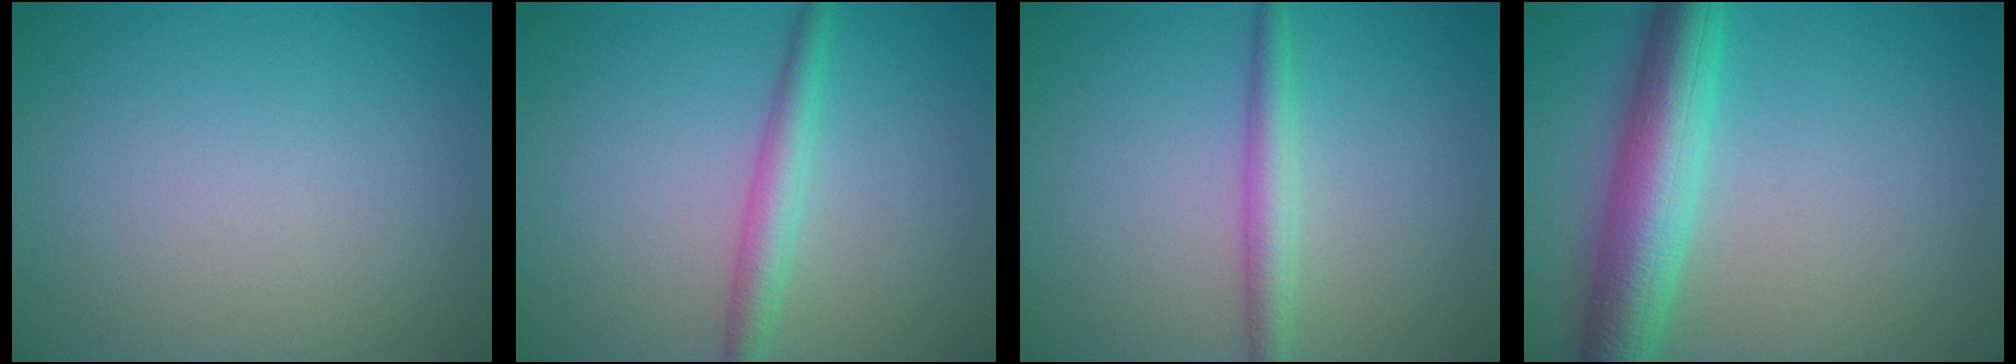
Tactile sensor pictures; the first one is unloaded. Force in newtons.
{"total": 2.7, "press": 2.7, "slide": 0.0}
{"total": 2.5, "press": 2.5, "slide": 0.0}
{"total": 7.0, "press": 7.0, "slide": 0.1}